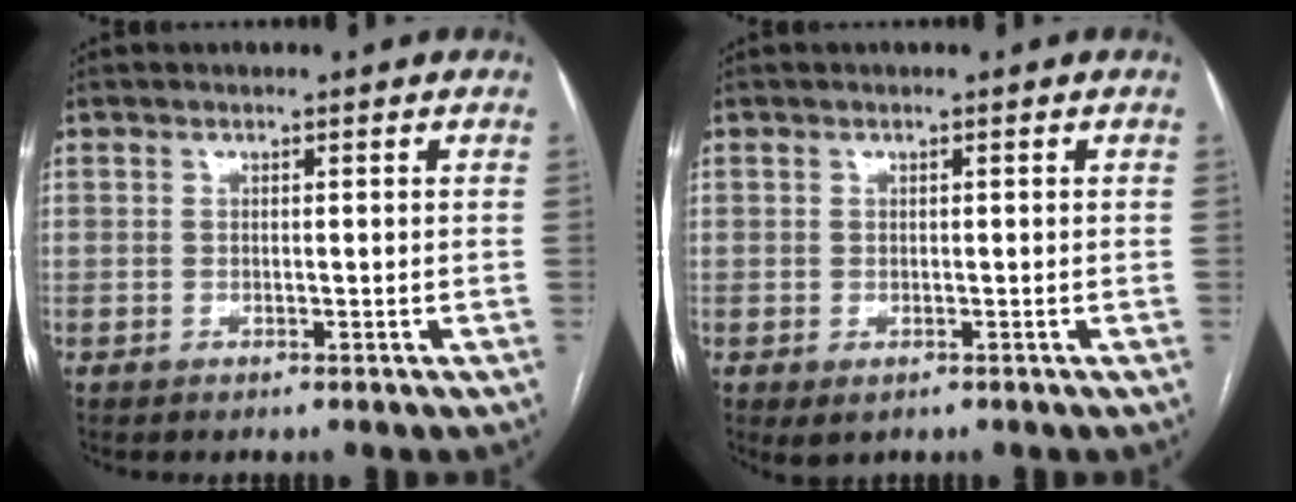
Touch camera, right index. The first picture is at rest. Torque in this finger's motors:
{"motor_torque": [0.36, 0.01, 0.17, 0.02]}